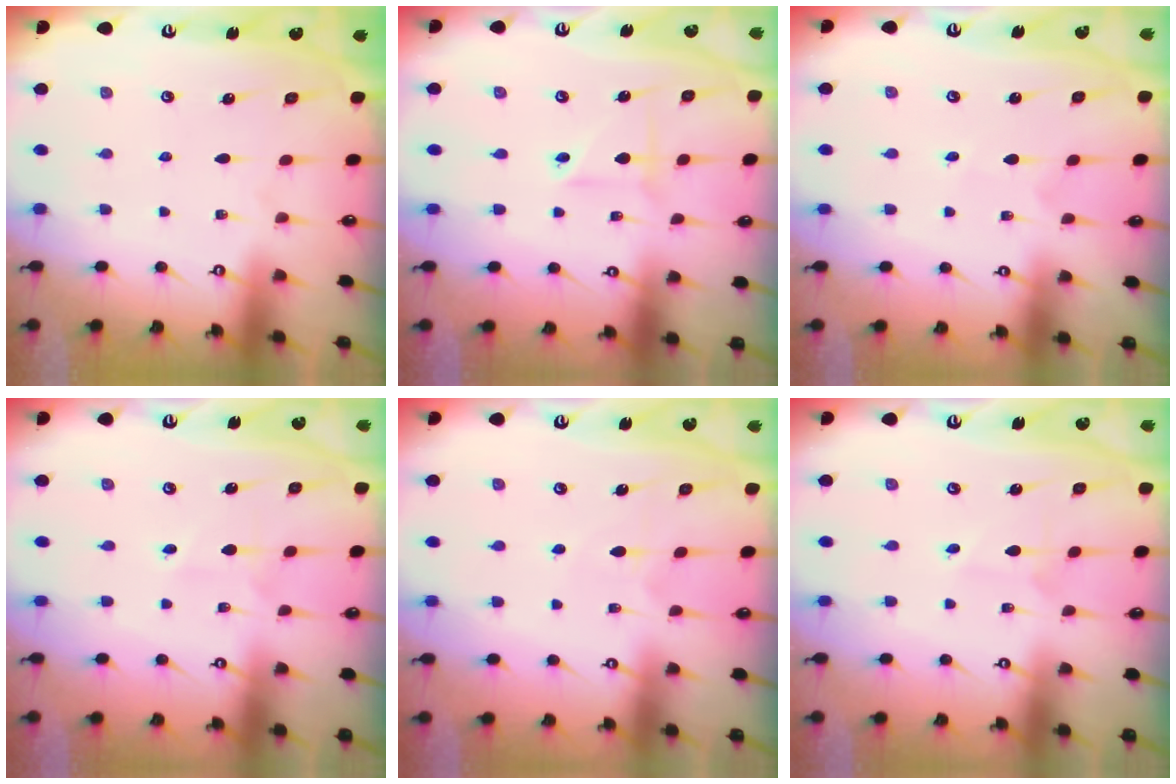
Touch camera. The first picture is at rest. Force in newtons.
{"total": 2.5, "press": 2.3, "slide": 1.1}
{"total": 1.6, "press": 1.6, "slide": 0.1}
{"total": 2.8, "press": 2.7, "slide": 0.4}
{"total": 4.1, "press": 4.1, "slide": 0.5}
{"total": 2.6, "press": 2.6, "slide": 0.2}